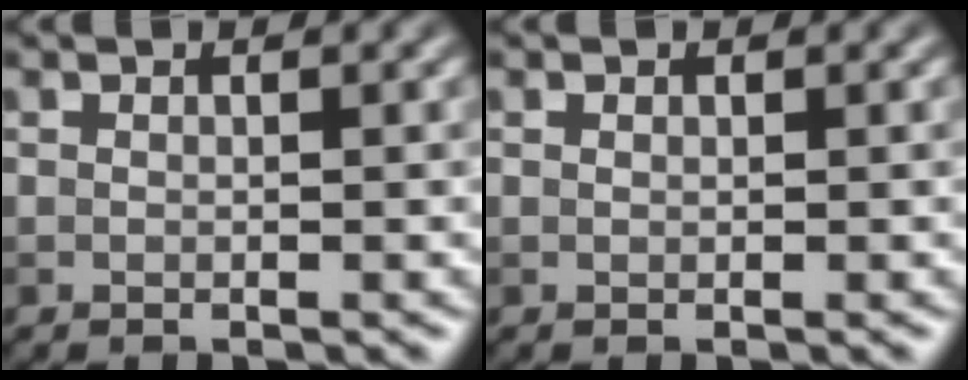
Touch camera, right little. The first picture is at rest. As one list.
[{"total": 0.0}]